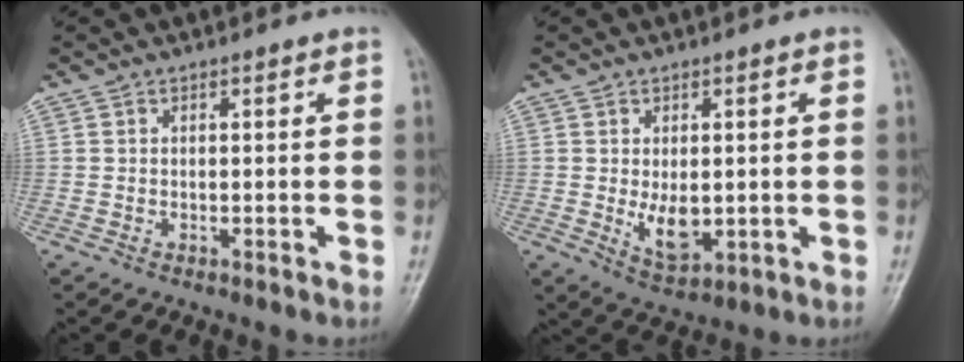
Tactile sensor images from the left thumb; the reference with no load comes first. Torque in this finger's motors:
{"motor_torque": [0.96, 0.97, 0.64, -0.18, 0.02]}